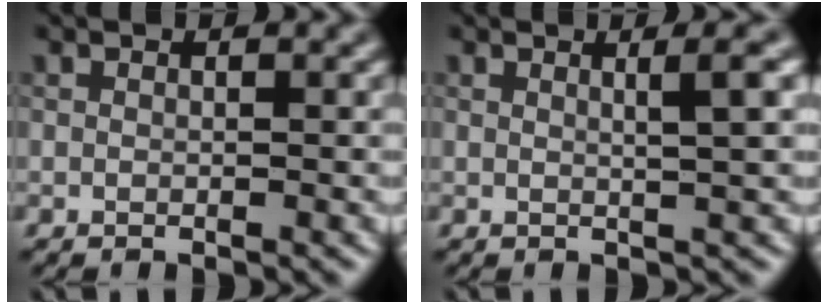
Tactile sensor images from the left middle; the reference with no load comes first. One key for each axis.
{"total": 2.9, "fx": 0.9, "fy": 0.7, "fz": 2.7, "tx": -0.030, "ty": 0.009, "tz": 0.006}